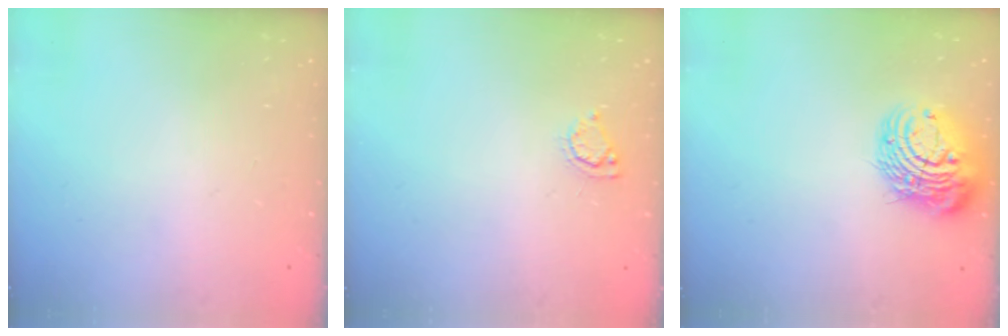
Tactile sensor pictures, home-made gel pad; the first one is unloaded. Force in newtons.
{"total": 5.0, "press": 5.0, "slide": 0.5}
{"total": 12.4, "press": 12.4, "slide": 1.4}